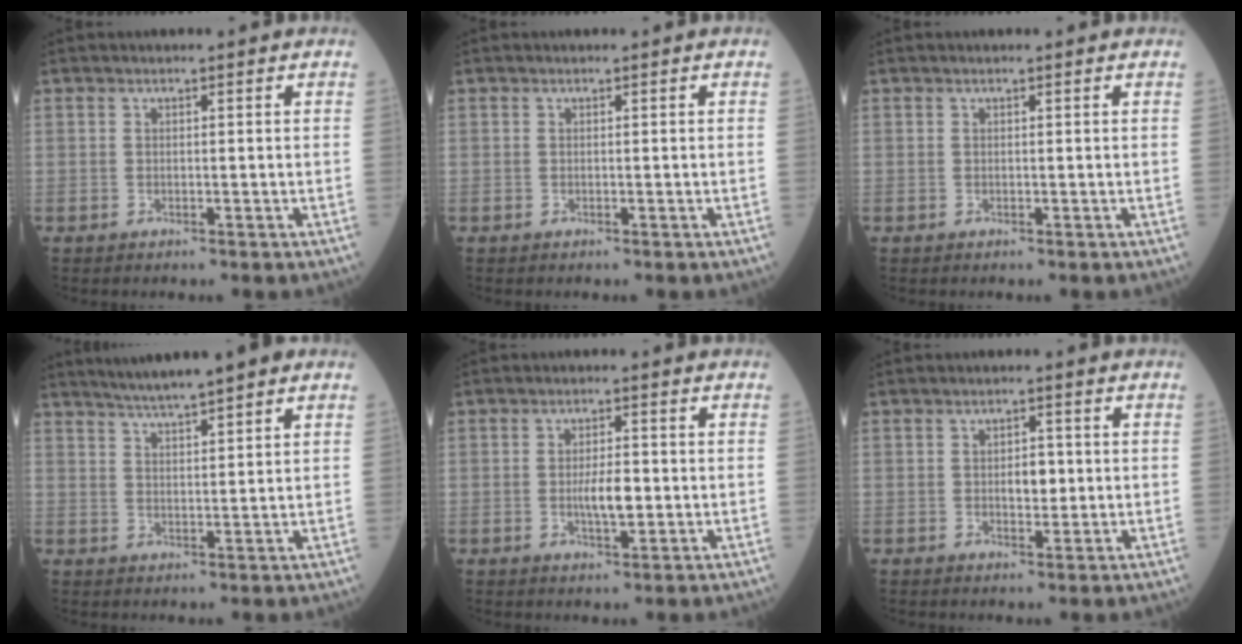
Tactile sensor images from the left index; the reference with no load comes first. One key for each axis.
{"total": 0.0}
{"total": 0.7, "fx": 0.7, "fy": 0.1, "fz": 0.3, "tx": -0.010, "ty": 0.006, "tz": 0.009}
{"total": 8.7, "fx": 7.2, "fy": 0.4, "fz": 4.9, "tx": -0.082, "ty": 0.021, "tz": 0.109}
{"total": 4.2, "fx": -0.6, "fy": 1.3, "fz": 3.9, "tx": -0.074, "ty": -0.006, "tz": -0.009}
{"total": 3.0, "fx": -0.1, "fy": 1.6, "fz": 2.5, "tx": -0.038, "ty": 0.000, "tz": 0.001}